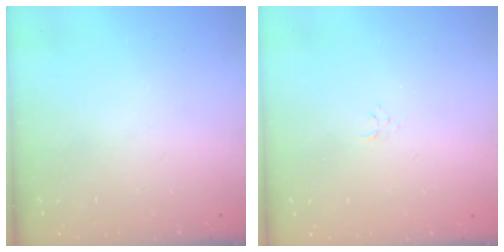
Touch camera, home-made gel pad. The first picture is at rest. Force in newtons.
{"total": 2.4, "press": 2.4, "slide": 0.3}